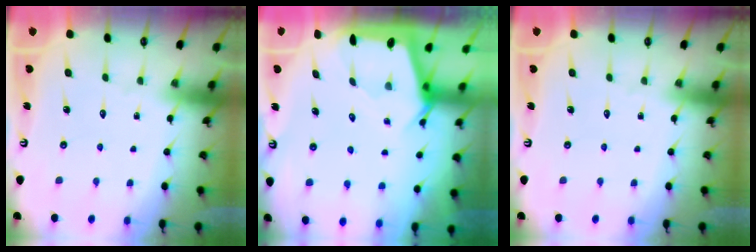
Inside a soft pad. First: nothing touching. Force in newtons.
{"total": 2.3, "press": 2.3, "slide": 0.2}
{"total": 0.0}